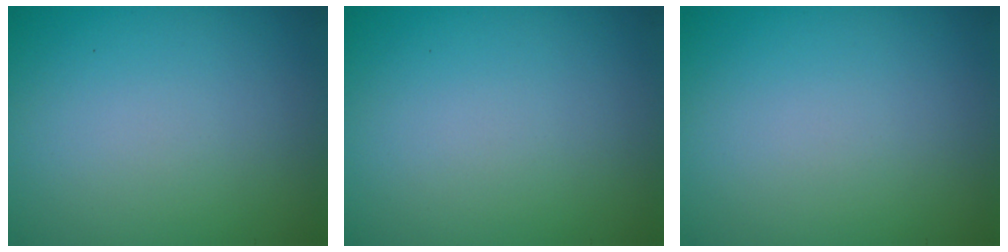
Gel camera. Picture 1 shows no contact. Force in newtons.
{"total": 0.0}
{"total": 0.0}